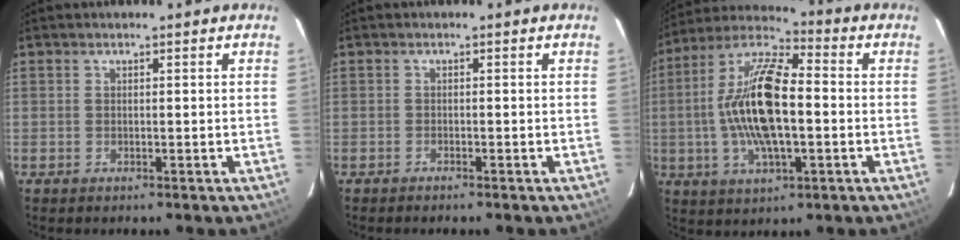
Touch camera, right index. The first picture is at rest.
{"total": 0.8, "force": [-0.7, 0.1, 0.2], "torque": [-0.007, -0.001, -0.014]}
{"total": 16.8, "force": [-1.4, 6.0, 15.6], "torque": [-0.308, 0.007, -0.034]}